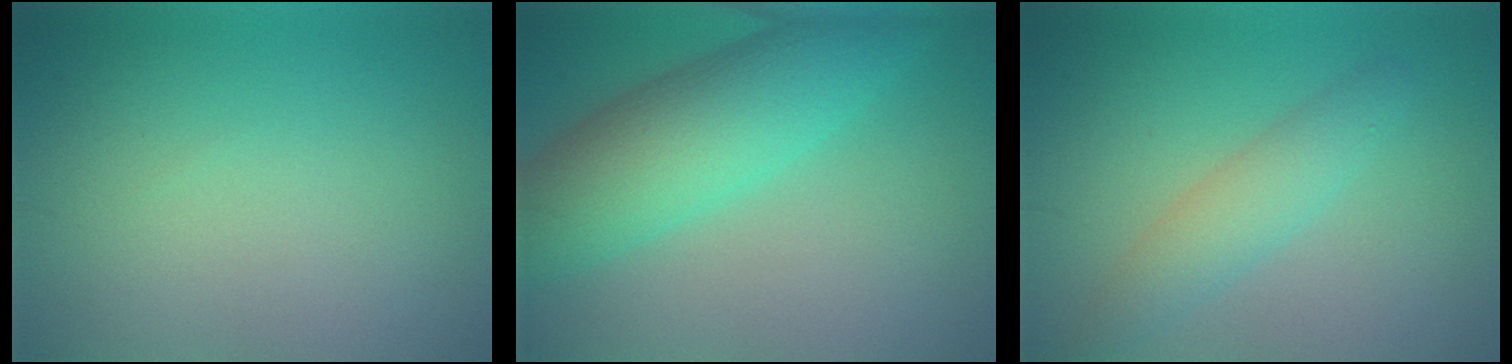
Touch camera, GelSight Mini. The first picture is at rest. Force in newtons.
{"total": 7.6, "press": 7.6, "slide": 0.3}
{"total": 2.9, "press": 2.9, "slide": 0.1}